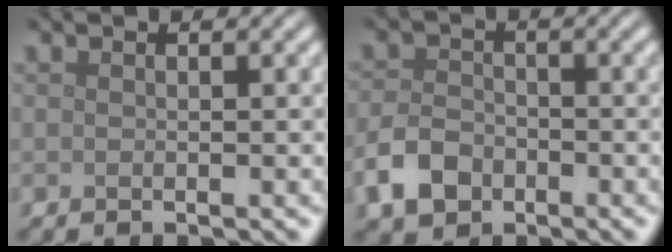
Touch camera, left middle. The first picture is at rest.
{"total": 3.8, "force": [-2.0, 2.6, 1.9], "torque": [-0.037, -0.001, -0.044]}